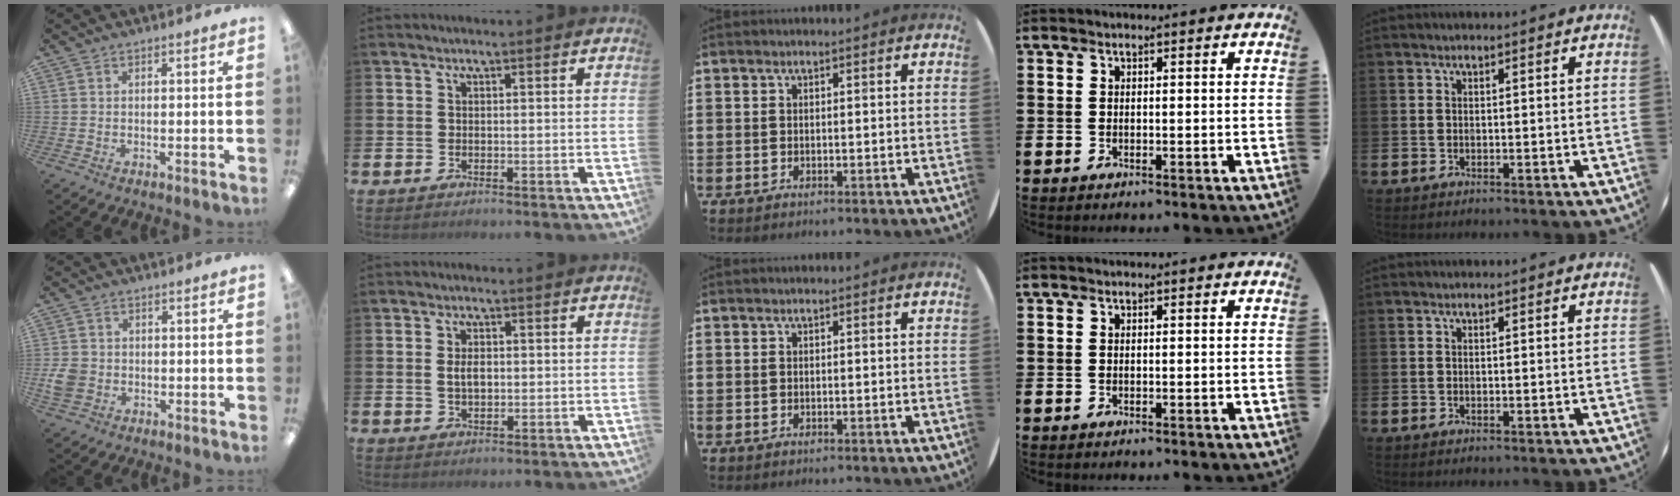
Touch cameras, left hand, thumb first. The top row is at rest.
{"thumb": {"total": 4.6, "force": [-1.1, 4.1, 1.9], "torque": [-0.030, 0.006, -0.020]}, "index": {"total": 2.7, "force": [0.3, 1.6, 2.2], "torque": [-0.036, 0.003, 0.002]}}